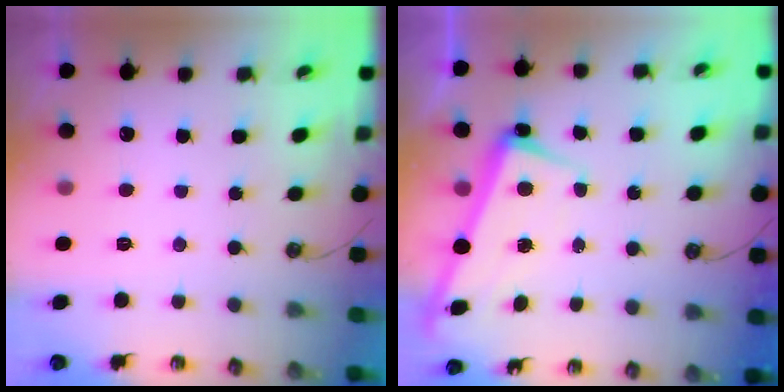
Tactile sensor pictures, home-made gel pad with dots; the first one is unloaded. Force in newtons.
{"total": 2.2, "press": 2.1, "slide": 0.8}